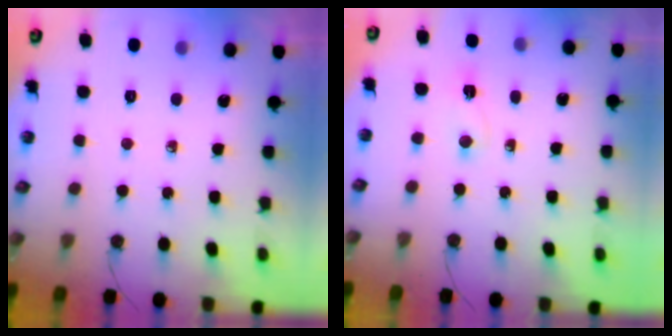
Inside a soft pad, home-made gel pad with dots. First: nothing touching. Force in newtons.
{"total": 2.0, "press": 2.0, "slide": 0.4}